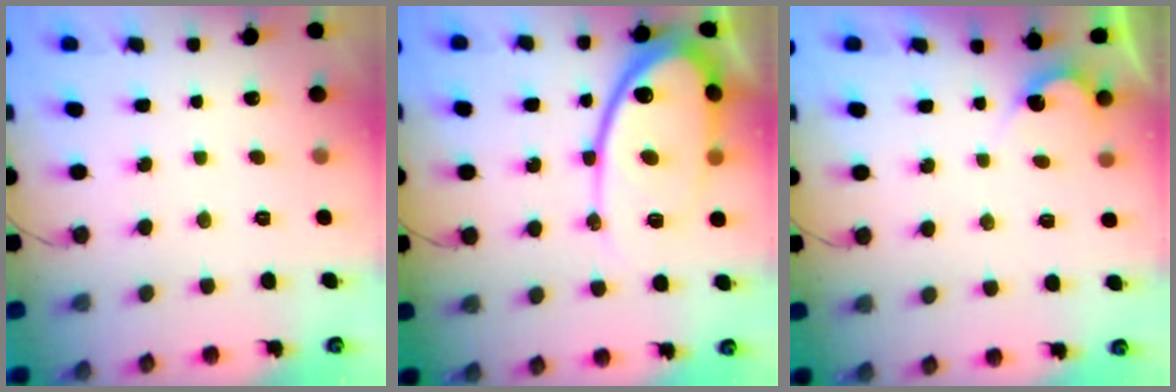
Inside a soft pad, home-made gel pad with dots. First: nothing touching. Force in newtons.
{"total": 19.0, "press": 18.9, "slide": 1.9}
{"total": 2.7, "press": 2.7, "slide": 0.2}